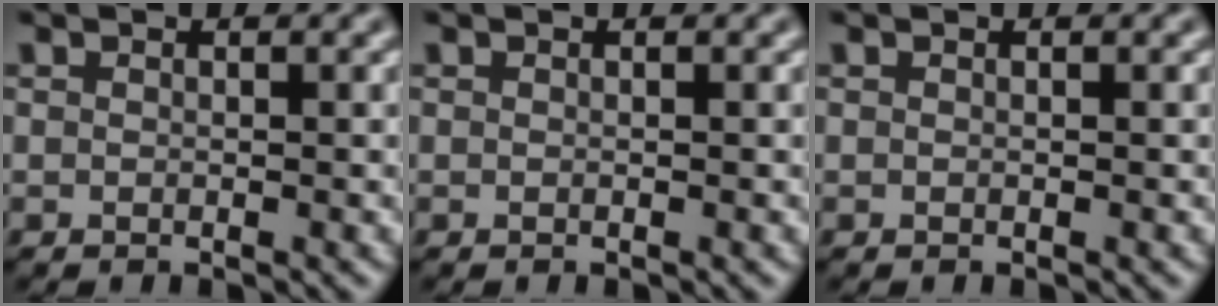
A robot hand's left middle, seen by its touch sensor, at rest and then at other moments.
{"total": 0.0}
{"total": 0.0}